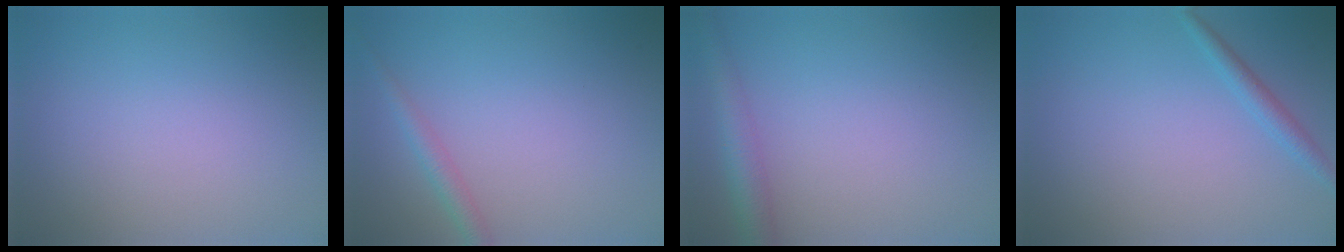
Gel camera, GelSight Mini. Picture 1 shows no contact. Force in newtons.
{"total": 1.7, "press": 1.7, "slide": 0.1}
{"total": 3.1, "press": 3.1, "slide": 0.1}
{"total": 1.5, "press": 1.5, "slide": 0.0}